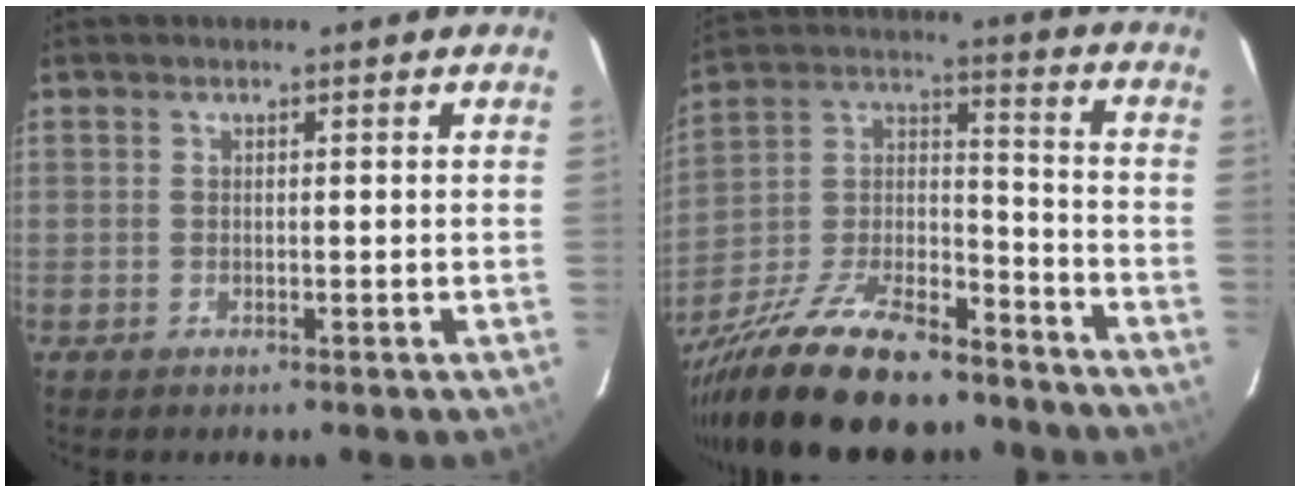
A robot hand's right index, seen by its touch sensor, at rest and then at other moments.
{"total": 22.6, "force": [-16.8, 8.4, 12.6], "torque": [-0.248, -0.002, -0.271]}